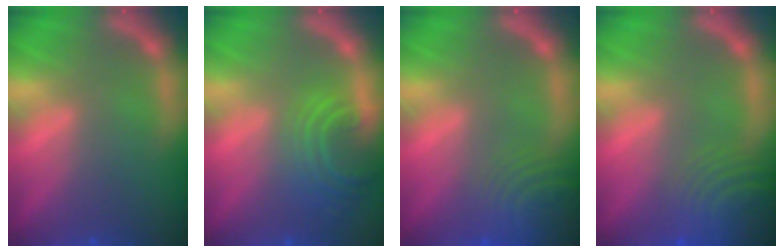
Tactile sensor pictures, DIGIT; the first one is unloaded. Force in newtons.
{"total": 5.5}
{"total": 8.5}
{"total": 10.1}